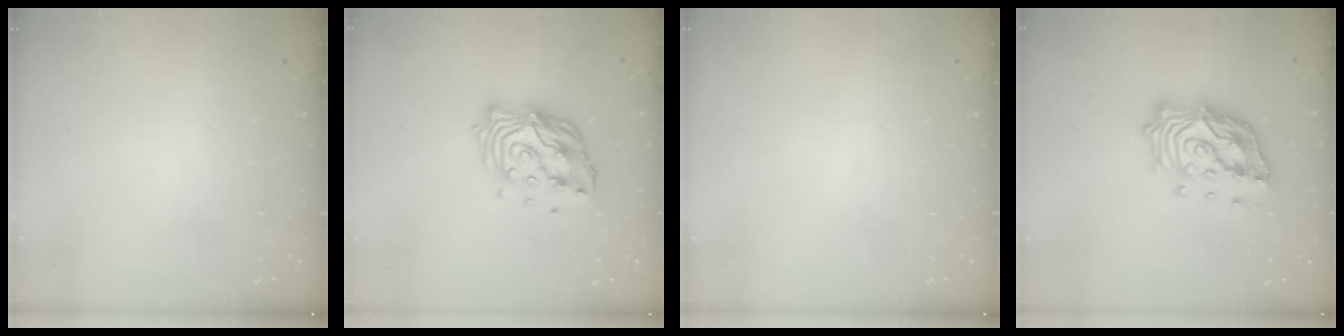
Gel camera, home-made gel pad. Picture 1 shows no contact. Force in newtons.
{"total": 13.7, "press": 13.6, "slide": 1.4}
{"total": 0.0}
{"total": 16.9, "press": 16.7, "slide": 2.3}